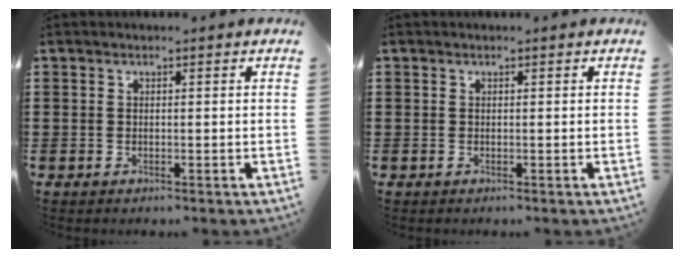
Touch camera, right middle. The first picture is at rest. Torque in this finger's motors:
{"motor_torque": [-0.05, 0.05, 0.00, 0.00]}